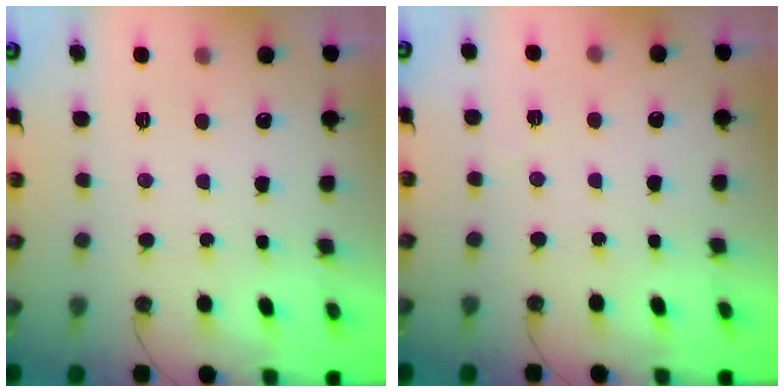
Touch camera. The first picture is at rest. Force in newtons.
{"total": 3.0, "press": 2.8, "slide": 1.0}